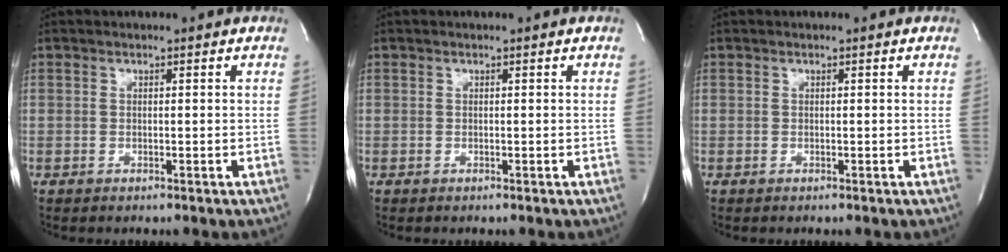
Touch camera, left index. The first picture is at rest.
{"total": 0.0}
{"total": 0.0}